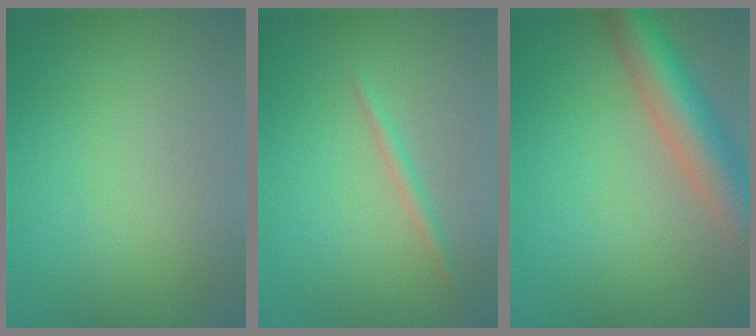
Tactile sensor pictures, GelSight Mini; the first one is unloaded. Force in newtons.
{"total": 1.2, "press": 1.2, "slide": 0.0}
{"total": 7.6, "press": 7.6, "slide": 0.3}